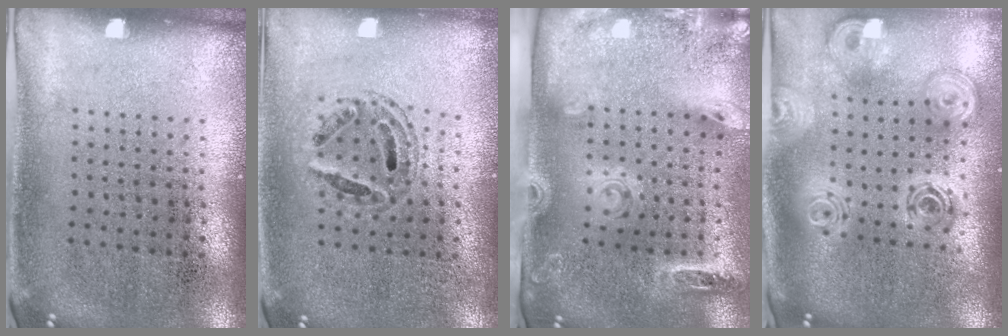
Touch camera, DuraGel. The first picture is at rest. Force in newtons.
{"total": 0.7, "press": 0.7, "slide": 0.2}
{"total": 2.6, "press": 1.9, "slide": 1.8}
{"total": 2.6, "press": 1.9, "slide": 1.8}